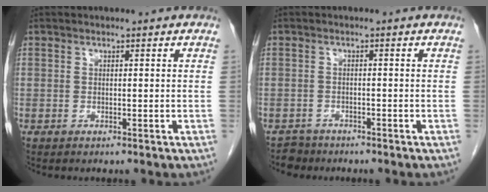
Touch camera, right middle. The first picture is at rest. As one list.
[{"total": 2.2, "force": [-1.8, 1.1, -0.7], "torque": [0.006, 0.003, -0.030]}]